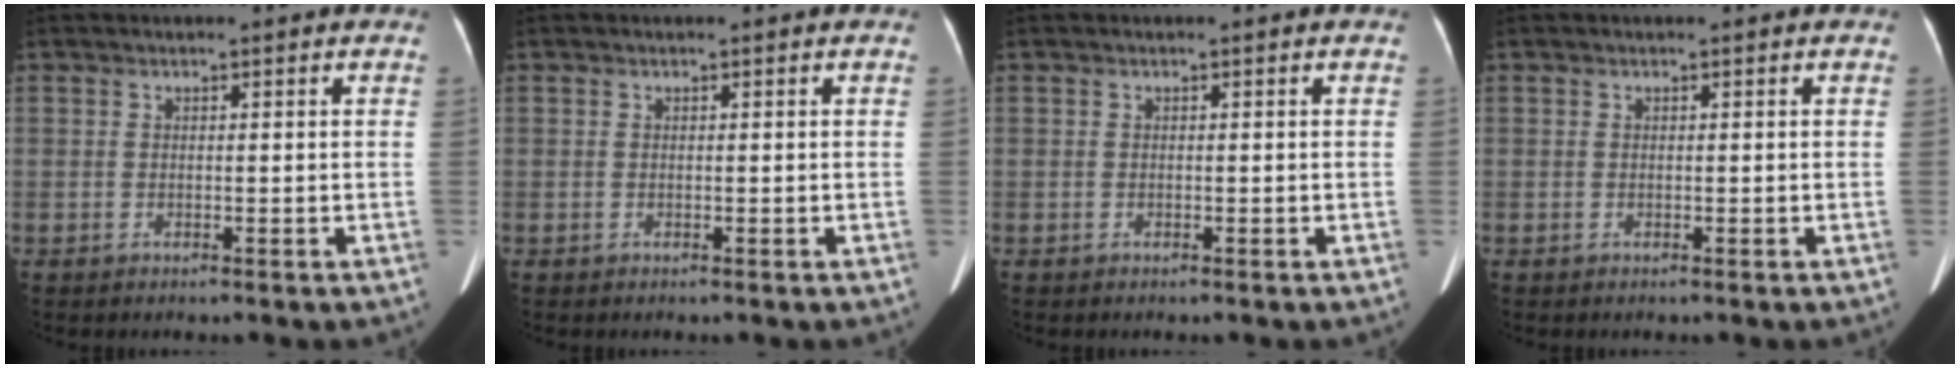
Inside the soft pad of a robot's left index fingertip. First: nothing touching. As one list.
[{"total": 0.0}, {"total": 0.0}, {"total": 0.0}]